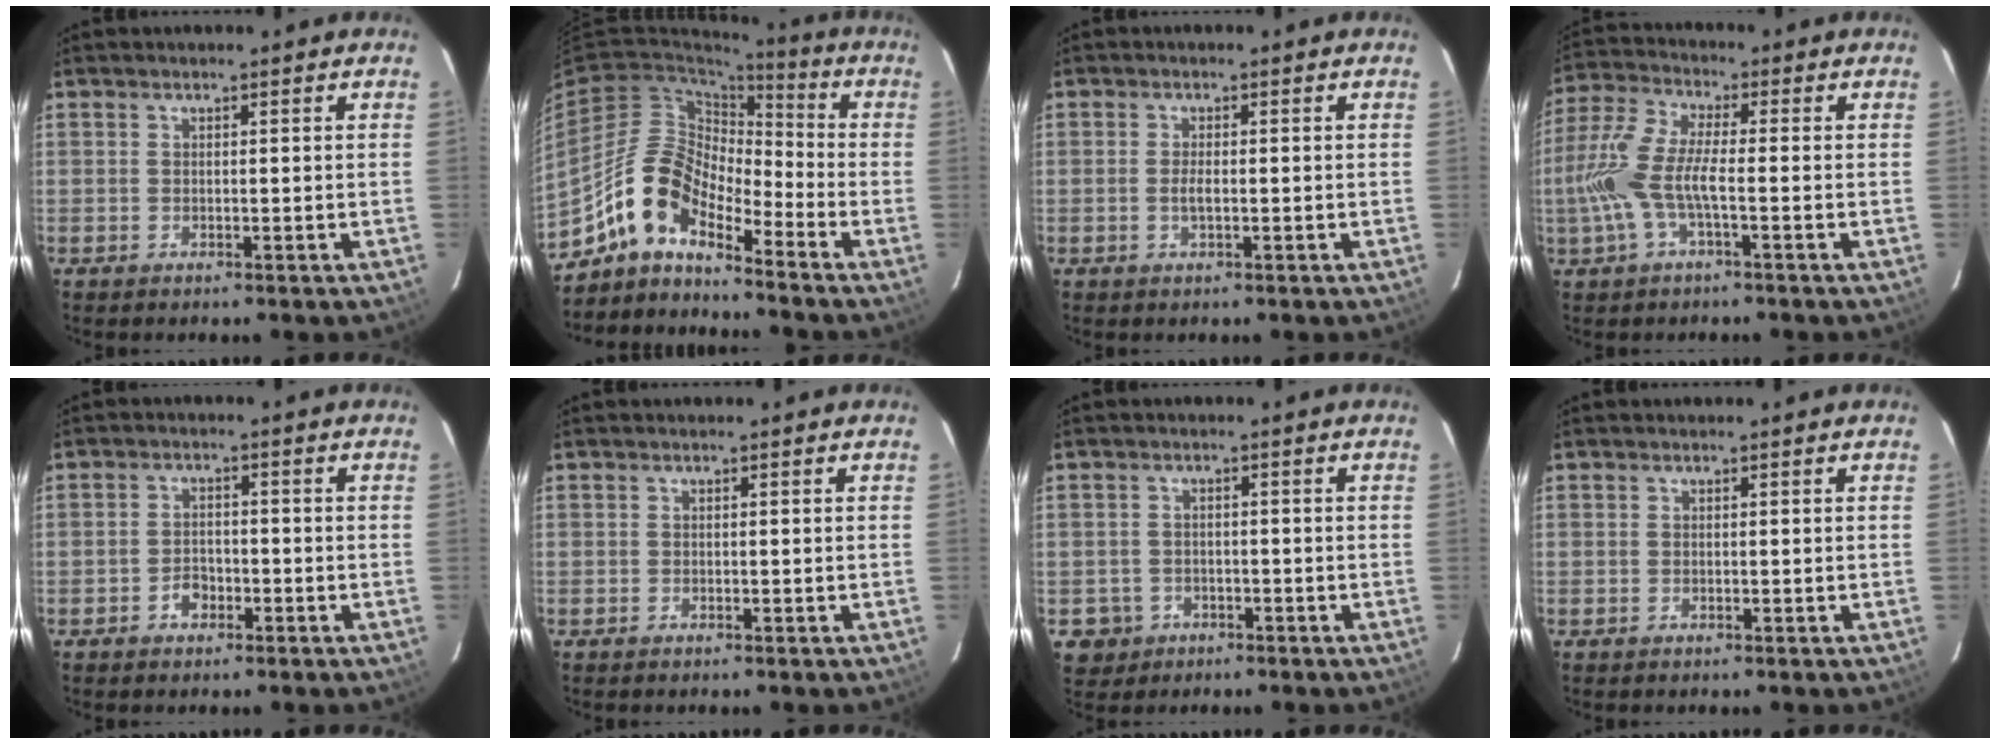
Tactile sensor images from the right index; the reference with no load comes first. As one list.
[{"total": 11.4, "force": [-8.9, 4.1, 5.8], "torque": [-0.111, 0.021, -0.186]}, {"total": 1.6, "force": [-0.4, 0.5, 1.5], "torque": [-0.031, -0.002, -0.006]}, {"total": 10.1, "force": [-2.4, 2.4, 9.5], "torque": [-0.218, 0.002, -0.048]}, {"total": 3.1, "force": [-1.7, 2.2, 1.3], "torque": [-0.028, 0.007, -0.026]}, {"total": 0.0}, {"total": 4.7, "force": [-1.7, 4.3, 0.5], "torque": [-0.021, 0.014, -0.020]}, {"total": 0.0}]